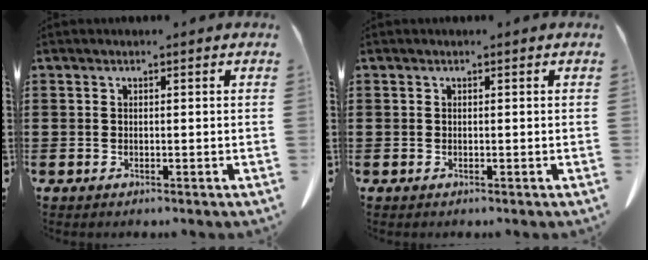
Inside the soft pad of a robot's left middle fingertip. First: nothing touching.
{"total": 0.0}